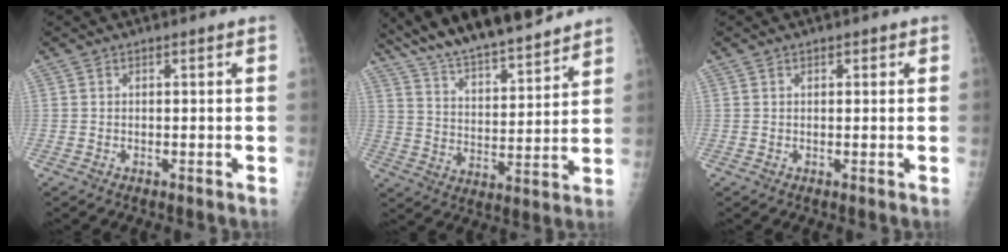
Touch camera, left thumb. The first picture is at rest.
{"total": 20.0, "force": [17.4, 3.9, 9.1], "torque": [-0.127, -0.064, 0.282]}
{"total": 1.0, "force": [0.6, 0.7, 0.4], "torque": [0.004, -0.001, 0.005]}